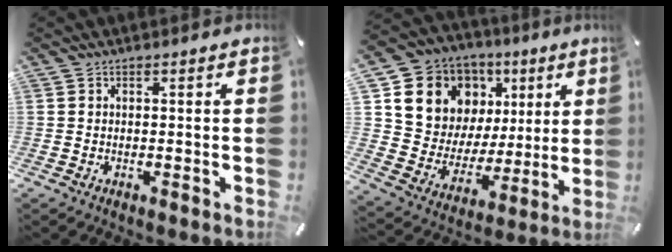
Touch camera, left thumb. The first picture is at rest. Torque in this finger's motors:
{"motor_torque": [0.88, 0.89, 2.06, -0.70, 0.13]}